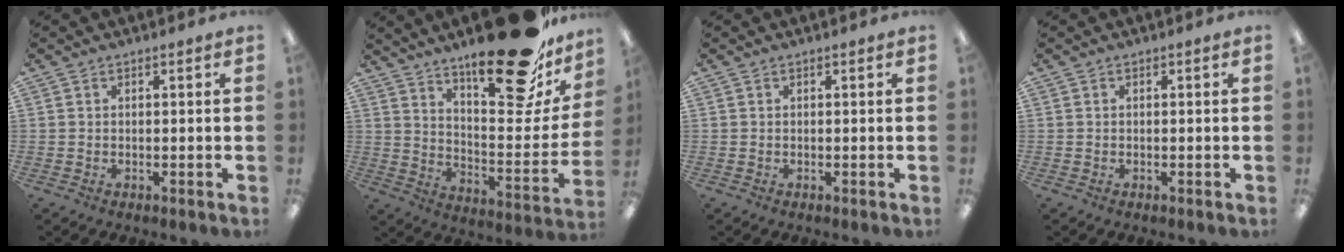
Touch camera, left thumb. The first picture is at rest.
{"total": 25.6, "force": [19.4, 7.6, 14.9], "torque": [-0.205, -0.135, 0.314]}
{"total": 0.0}
{"total": 0.0}